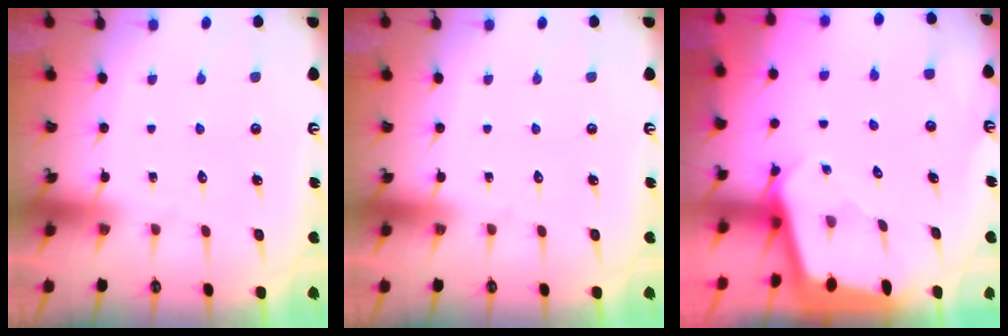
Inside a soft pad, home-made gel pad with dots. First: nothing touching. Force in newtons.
{"total": 0.0}
{"total": 2.4, "press": 2.4, "slide": 0.1}